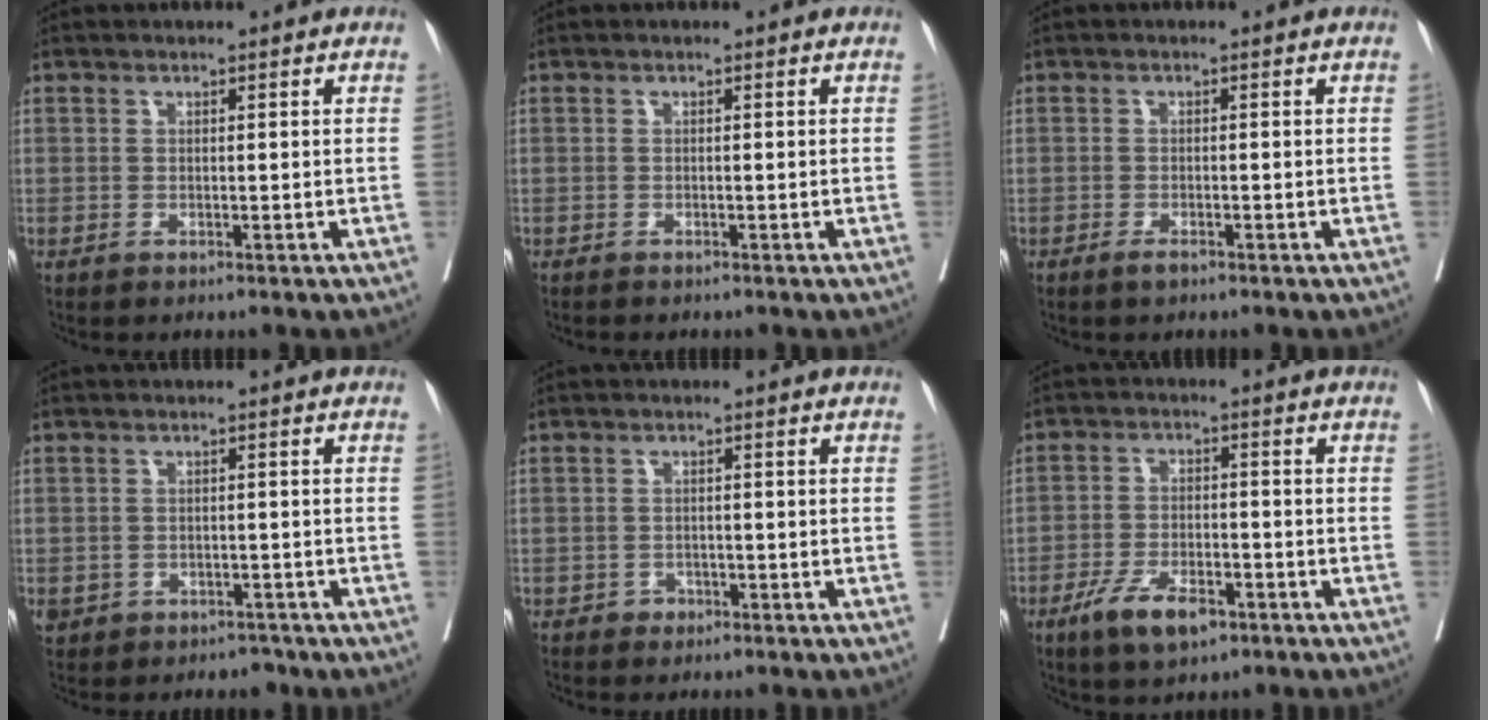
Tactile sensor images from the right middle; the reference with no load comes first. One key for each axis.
{"total": 1.0, "fx": -0.9, "fy": 0.3, "fz": 0.3, "tx": -0.007, "ty": -0.002, "tz": -0.012}
{"total": 1.3, "fx": -0.9, "fy": 0.3, "fz": 0.8, "tx": -0.015, "ty": -0.001, "tz": -0.015}
{"total": 3.3, "fx": -2.1, "fy": 2.5, "fz": 0.3, "tx": 0.001, "ty": 0.013, "tz": -0.028}
{"total": 1.3, "fx": -0.8, "fy": 1.0, "fz": 0.2, "tx": 0.001, "ty": 0.005, "tz": -0.015}
{"total": 7.2, "fx": -4.3, "fy": 3.0, "fz": 4.9, "tx": -0.095, "ty": -0.004, "tz": -0.072}